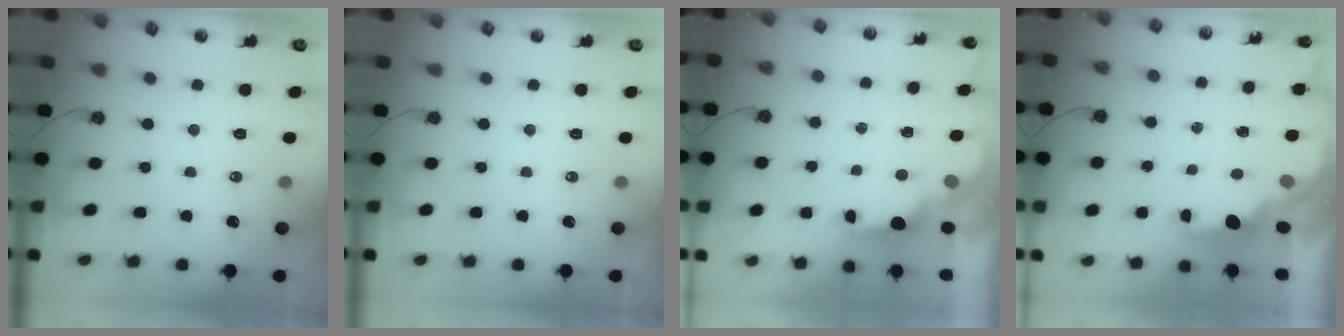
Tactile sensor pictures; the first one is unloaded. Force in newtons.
{"total": 0.0}
{"total": 2.2, "press": 2.1, "slide": 0.8}
{"total": 1.8, "press": 1.7, "slide": 0.6}